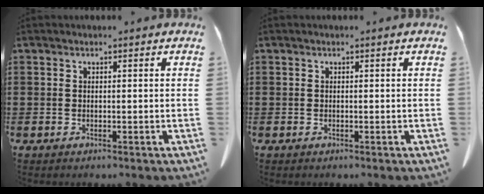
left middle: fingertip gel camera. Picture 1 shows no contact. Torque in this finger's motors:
{"motor_torque": [0.00, 0.00, 0.00, 0.00]}